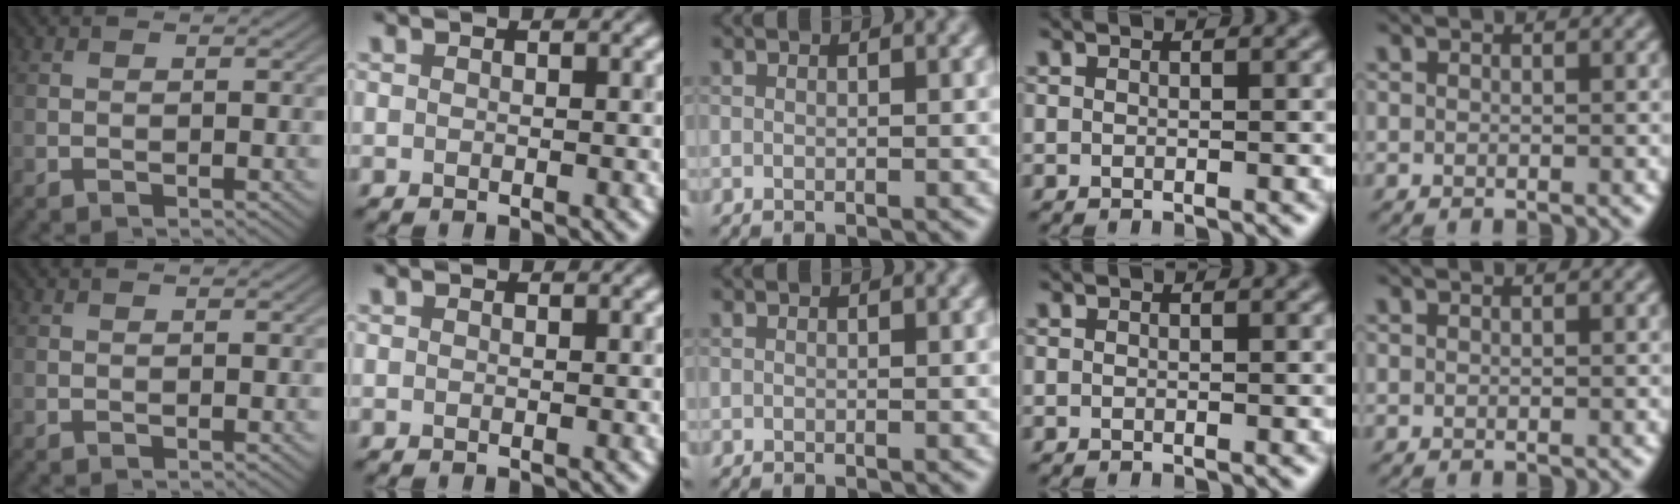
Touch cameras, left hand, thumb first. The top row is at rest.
{}